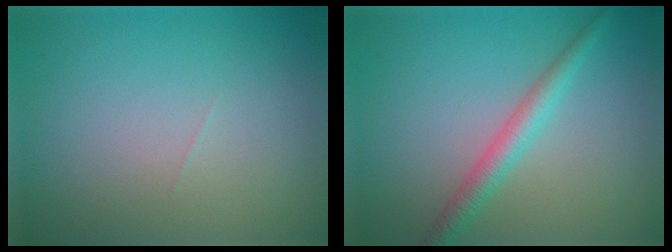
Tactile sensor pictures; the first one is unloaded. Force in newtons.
{"total": 2.8, "press": 2.8, "slide": 0.1}